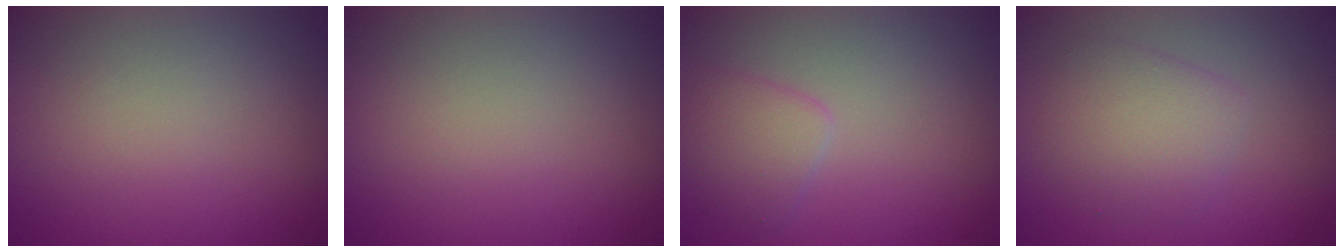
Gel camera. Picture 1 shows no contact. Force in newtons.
{"total": 0.0}
{"total": 2.3, "press": 2.3, "slide": 0.1}
{"total": 3.5, "press": 3.5, "slide": 0.1}